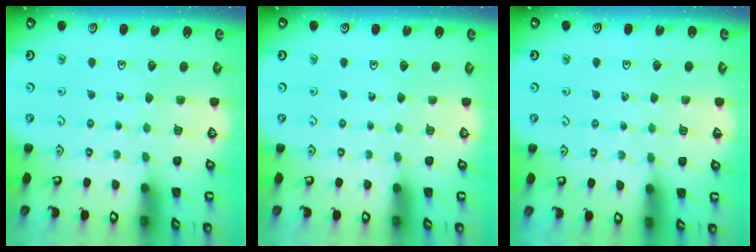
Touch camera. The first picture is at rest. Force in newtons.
{"total": 0.0}
{"total": 2.5, "press": 2.5, "slide": 0.4}